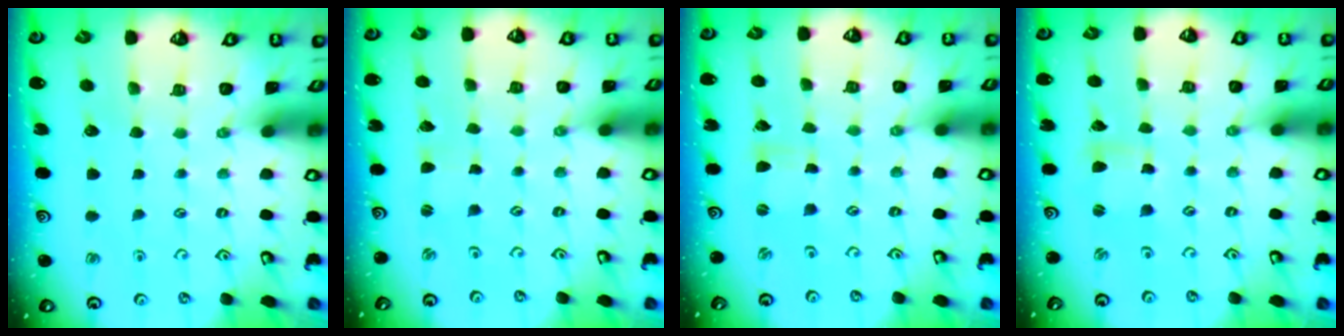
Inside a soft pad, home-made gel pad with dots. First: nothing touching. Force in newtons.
{"total": 0.9, "press": 0.9, "slide": 0.2}
{"total": 0.0}
{"total": 1.5, "press": 1.4, "slide": 0.2}